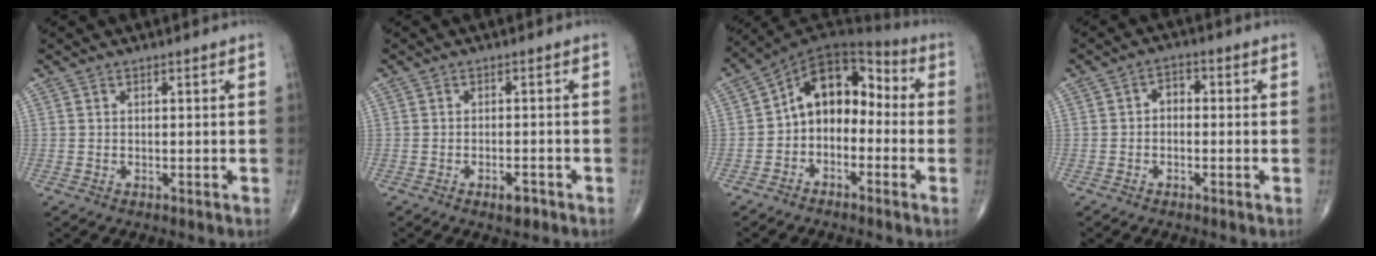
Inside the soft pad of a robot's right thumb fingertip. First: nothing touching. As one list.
[{"total": 2.6, "force": [-1.6, 1.0, 1.8], "torque": [-0.028, 0.005, -0.025]}, {"total": 11.8, "force": [-1.5, 8.2, 8.3], "torque": [-0.093, 0.059, -0.045]}, {"total": 2.8, "force": [-0.3, 2.0, 2.0], "torque": [-0.016, 0.015, -0.016]}]